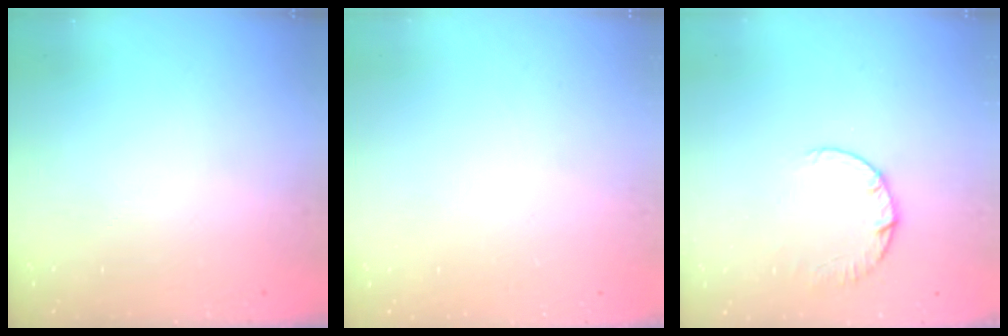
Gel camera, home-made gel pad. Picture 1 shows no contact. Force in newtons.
{"total": 2.6, "press": 2.6, "slide": 0.2}
{"total": 2.4, "press": 2.4, "slide": 0.2}